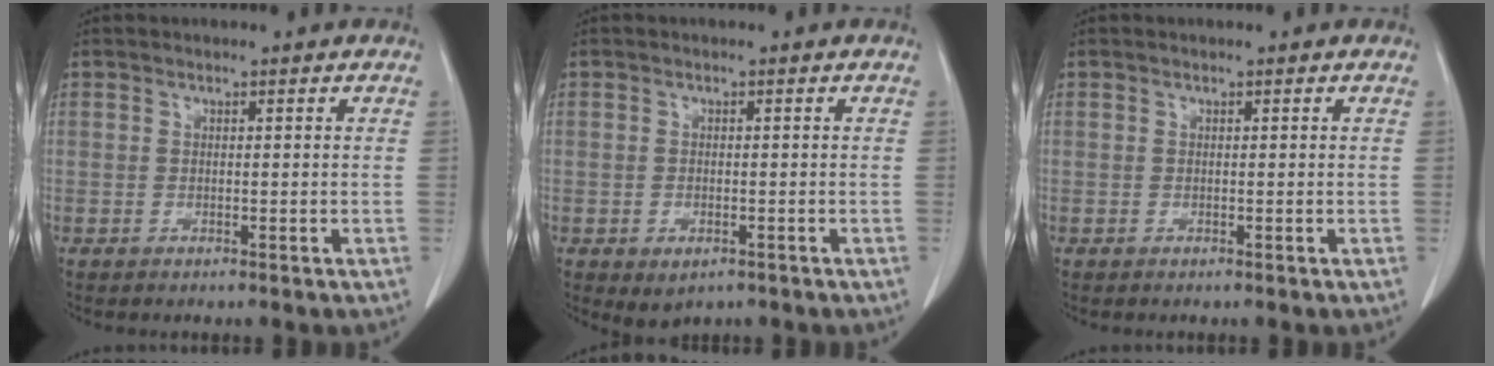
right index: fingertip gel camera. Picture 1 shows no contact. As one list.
[{"total": 2.6, "force": [-1.3, 1.7, 1.6], "torque": [-0.022, -0.002, -0.006]}, {"total": 0.0}]